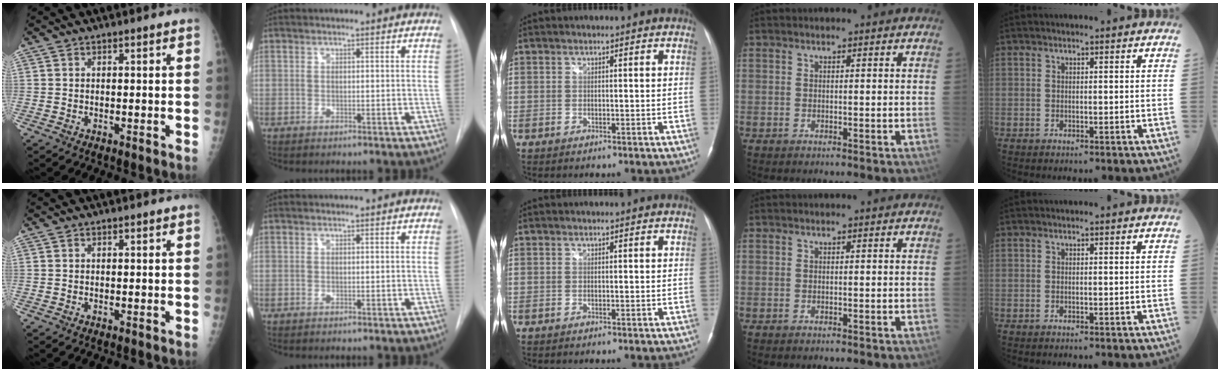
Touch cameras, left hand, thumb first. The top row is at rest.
{}